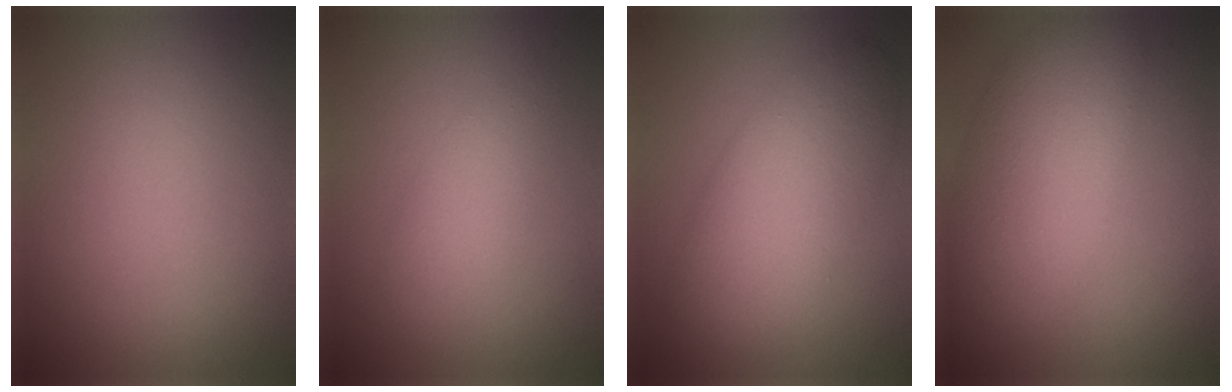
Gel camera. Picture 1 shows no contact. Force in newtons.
{"total": 2.7, "press": 2.7, "slide": 0.0}
{"total": 6.9, "press": 6.9, "slide": 0.2}
{"total": 7.2, "press": 7.2, "slide": 0.5}